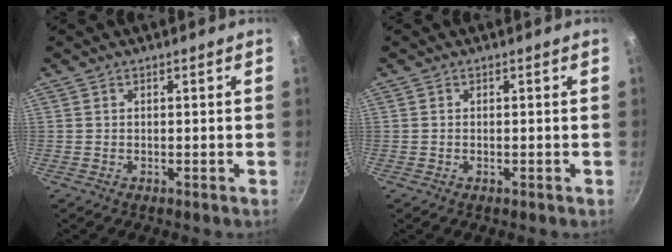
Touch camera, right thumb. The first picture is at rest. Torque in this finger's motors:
{"motor_torque": [0.00, 0.39, -0.41, 0.03, 0.03]}